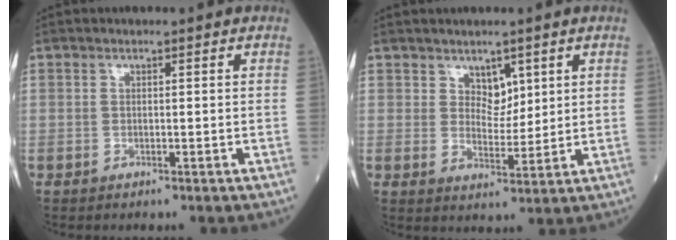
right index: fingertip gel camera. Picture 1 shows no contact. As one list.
[{"total": 5.3, "force": [2.8, 3.3, 3.1], "torque": [-0.058, 0.003, 0.058]}]